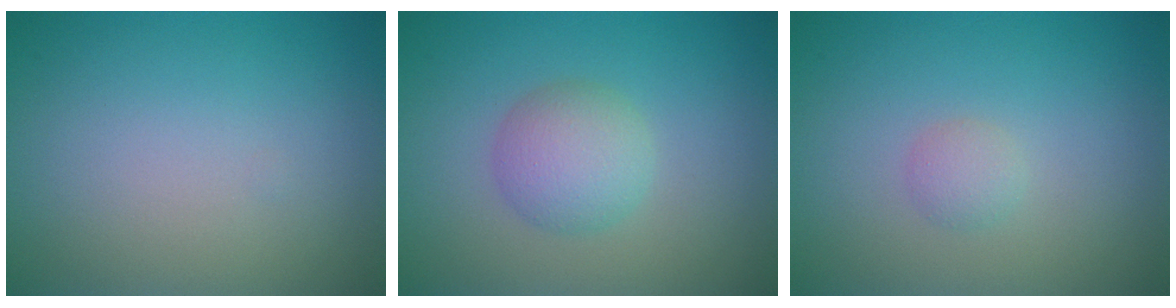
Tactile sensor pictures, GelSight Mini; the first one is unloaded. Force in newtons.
{"total": 3.3, "press": 3.3, "slide": 0.0}
{"total": 1.1, "press": 1.1, "slide": 0.1}